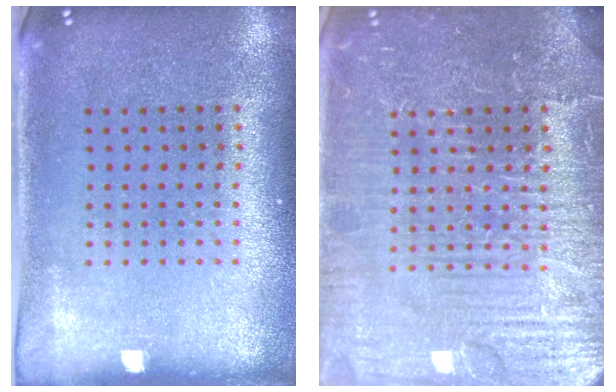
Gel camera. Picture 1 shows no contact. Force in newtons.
{"total": 7.7, "press": 7.7, "slide": 1.0}